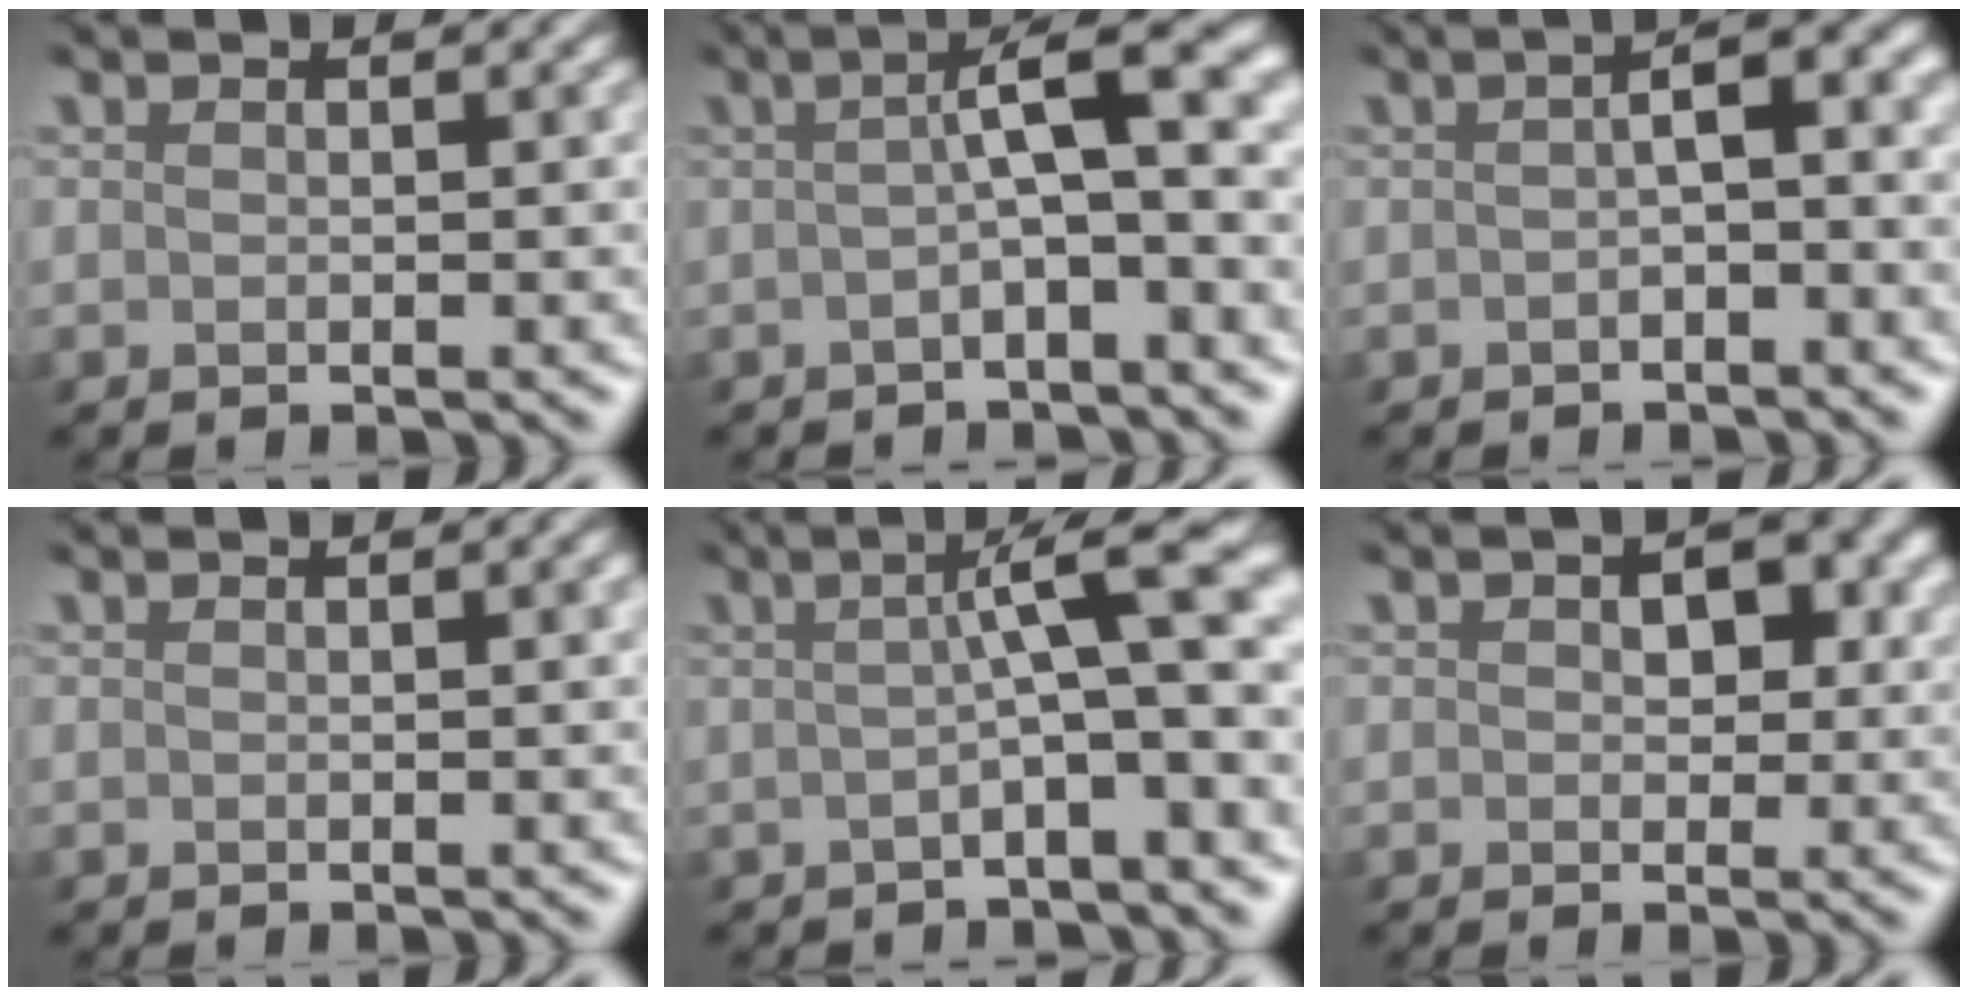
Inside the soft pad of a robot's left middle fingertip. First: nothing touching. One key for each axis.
{"total": 5.5, "fx": -0.5, "fy": 0.9, "fz": 5.3, "tx": -0.073, "ty": 0.026, "tz": -0.019}
{"total": 3.6, "fx": -1.0, "fy": 1.1, "fz": 3.3, "tx": -0.048, "ty": 0.010, "tz": -0.022}
{"total": 0.7, "fx": -0.1, "fy": 0.3, "fz": 0.6, "tx": -0.003, "ty": 0.001, "tz": -0.003}
{"total": 7.7, "fx": -0.3, "fy": 1.2, "fz": 7.6, "tx": -0.088, "ty": 0.029, "tz": -0.021}
{"total": 3.8, "fx": 0.8, "fy": 2.9, "fz": 2.4, "tx": -0.004, "ty": 0.014, "tz": -0.001}